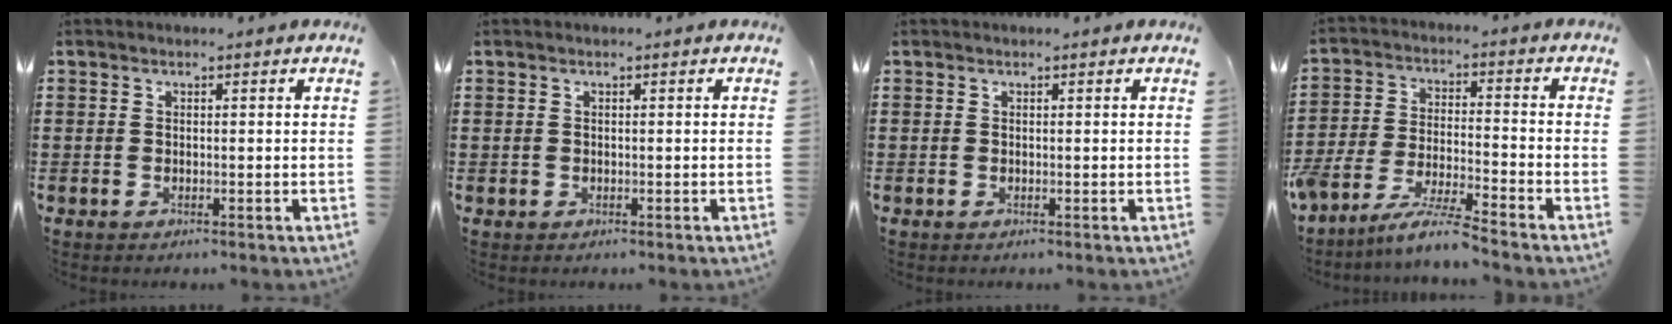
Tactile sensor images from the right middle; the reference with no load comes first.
{"total": 0.0}
{"total": 0.0}
{"total": 7.5, "force": [-7.0, -0.5, 2.6], "torque": [-0.060, -0.010, -0.140]}